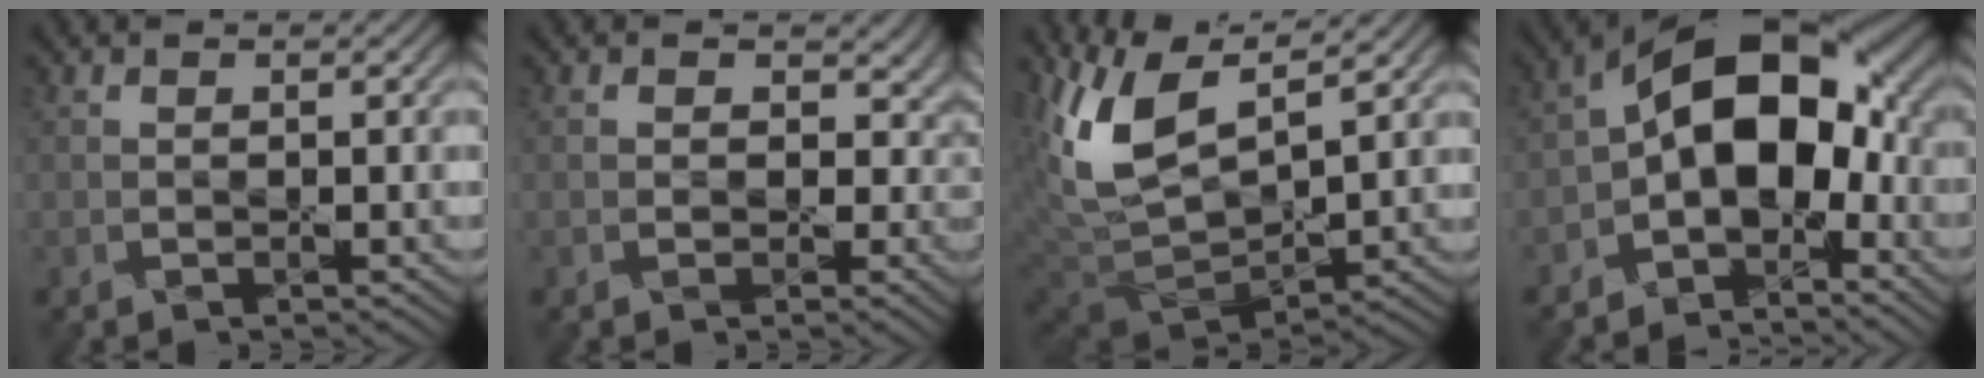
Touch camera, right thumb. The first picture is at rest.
{"total": 4.9, "force": [0.2, 4.0, 2.9], "torque": [-0.024, 0.000, -0.002]}
{"total": 13.2, "force": [6.2, 5.7, 10.2], "torque": [-0.243, 0.004, 0.119]}
{"total": 13.5, "force": [-2.2, 8.0, 10.6], "torque": [-0.165, 0.016, -0.056]}